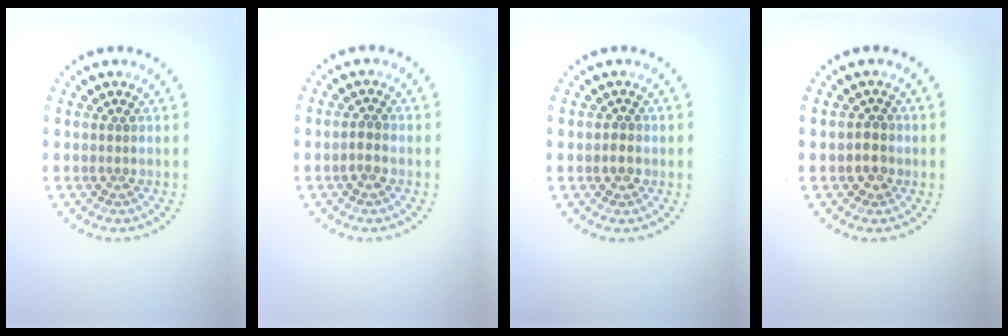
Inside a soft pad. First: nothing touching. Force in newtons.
{"total": 0.8, "press": 0.8, "slide": 0.2}
{"total": 0.8, "press": 0.7, "slide": 0.4}
{"total": 1.3, "press": 1.2, "slide": 0.5}